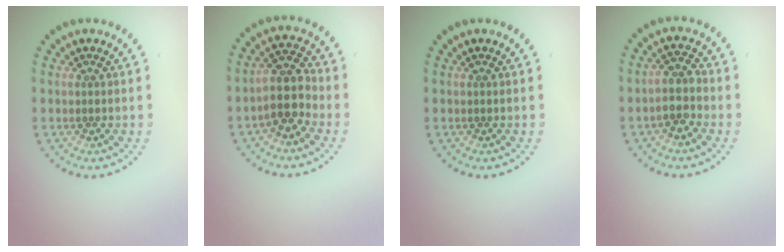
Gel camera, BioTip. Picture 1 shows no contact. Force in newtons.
{"total": 3.6, "press": 3.2, "slide": 1.7}
{"total": 0.0}
{"total": 2.6, "press": 2.2, "slide": 1.4}